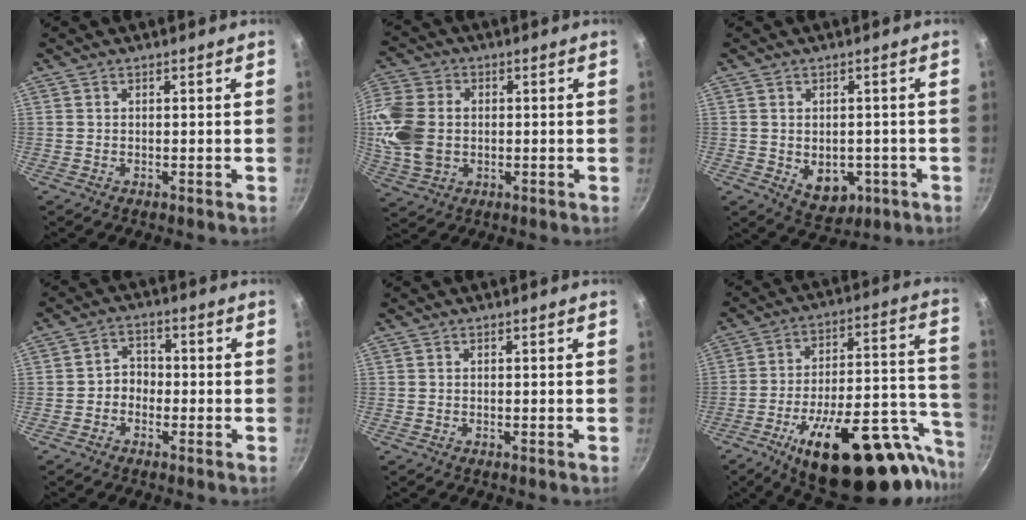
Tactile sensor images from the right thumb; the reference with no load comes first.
{"total": 13.0, "force": [0.0, 9.8, 8.6], "torque": [-0.172, 0.005, -0.005]}
{"total": 7.1, "force": [-1.7, 5.1, 4.7], "torque": [-0.041, -0.002, -0.010]}
{"total": 3.8, "force": [-1.3, 3.1, 1.7], "torque": [-0.001, 0.022, -0.031]}
{"total": 0.0}
{"total": 31.2, "force": [-17.7, 11.9, 22.8], "torque": [-0.265, 0.083, -0.251]}